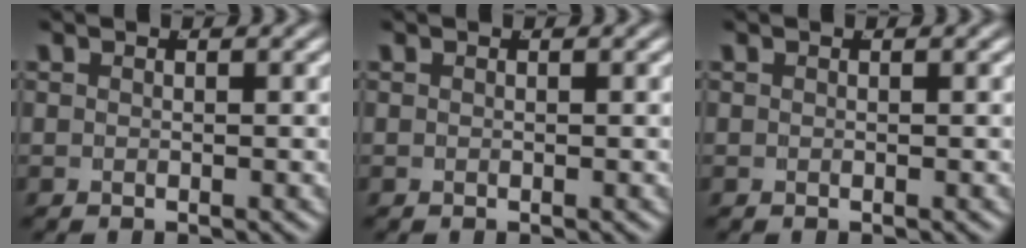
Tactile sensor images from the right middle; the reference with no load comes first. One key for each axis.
{"total": 0.0}
{"total": 0.0}